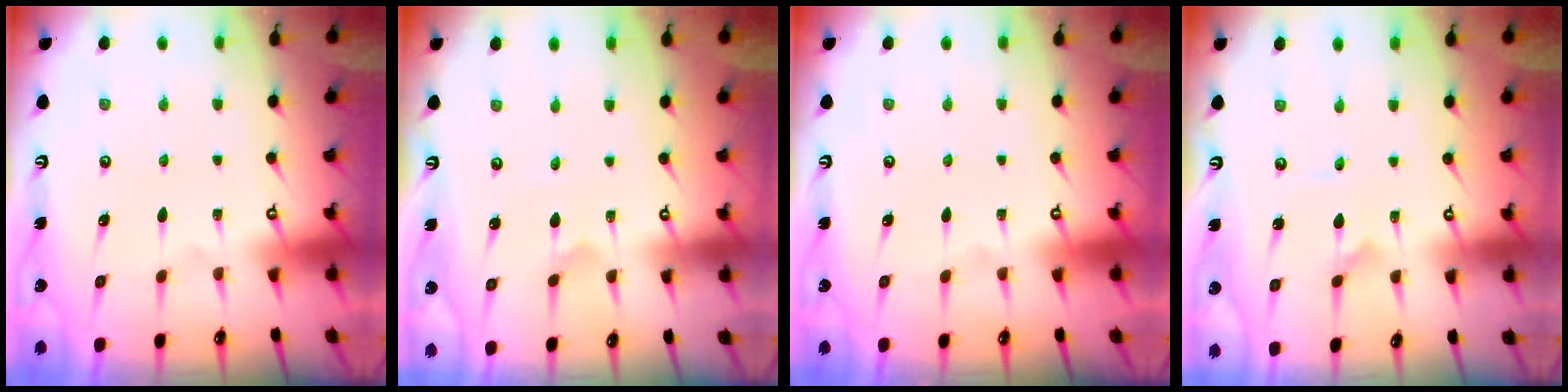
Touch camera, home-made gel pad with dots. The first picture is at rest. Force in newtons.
{"total": 0.0}
{"total": 0.0}
{"total": 0.7, "press": 0.7, "slide": 0.1}